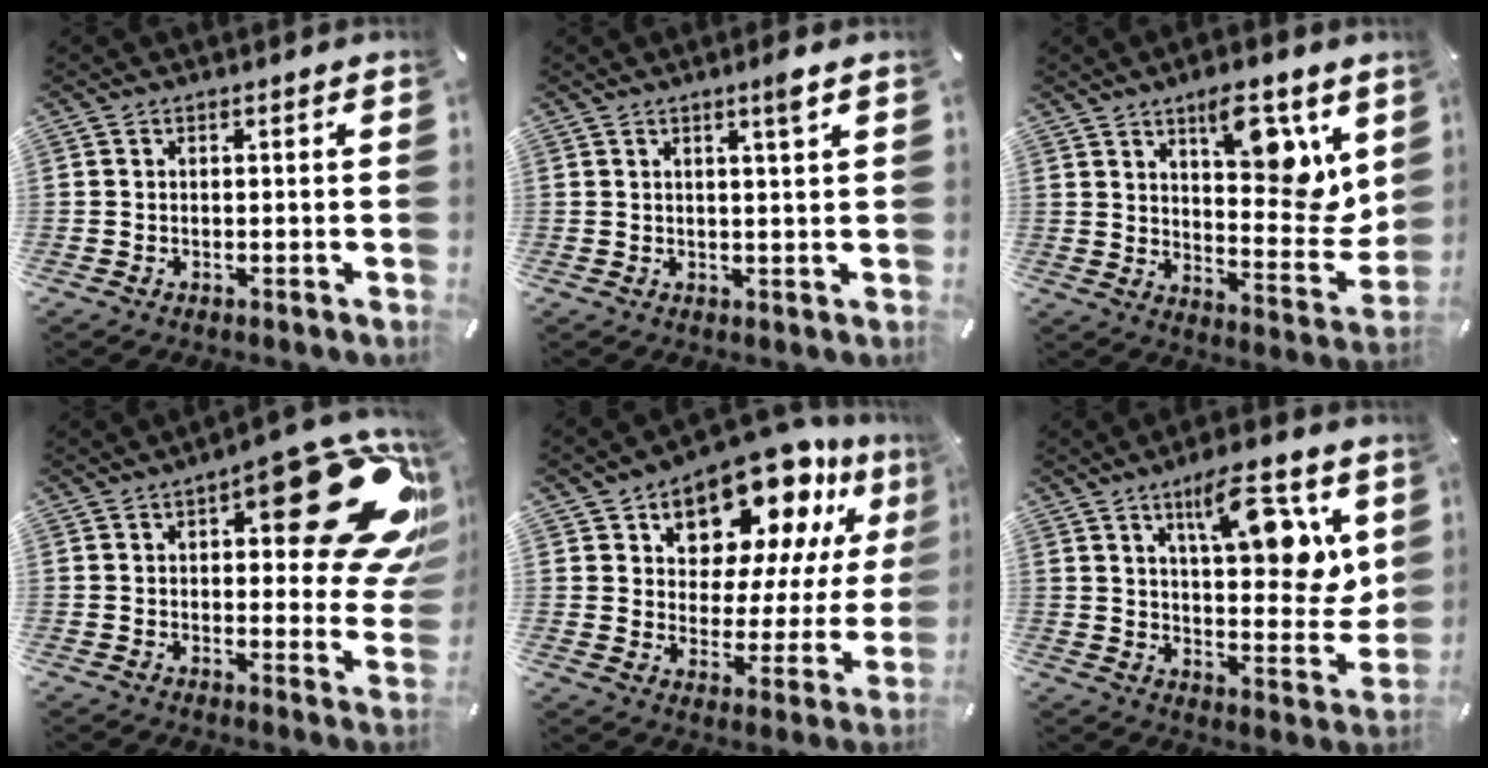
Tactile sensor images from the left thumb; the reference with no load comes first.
{"total": 3.1, "force": [1.9, -0.2, 2.5], "torque": [-0.043, -0.007, 0.030]}
{"total": 14.2, "force": [8.0, 6.1, 10.0], "torque": [-0.112, -0.061, 0.134]}
{"total": 25.4, "force": [10.1, 9.8, 21.1], "torque": [-0.248, -0.068, 0.161]}
{"total": 16.8, "force": [12.7, 8.2, 7.2], "torque": [-0.121, -0.102, 0.219]}
{"total": 15.7, "force": [8.4, 5.8, 11.9], "torque": [-0.155, -0.050, 0.133]}